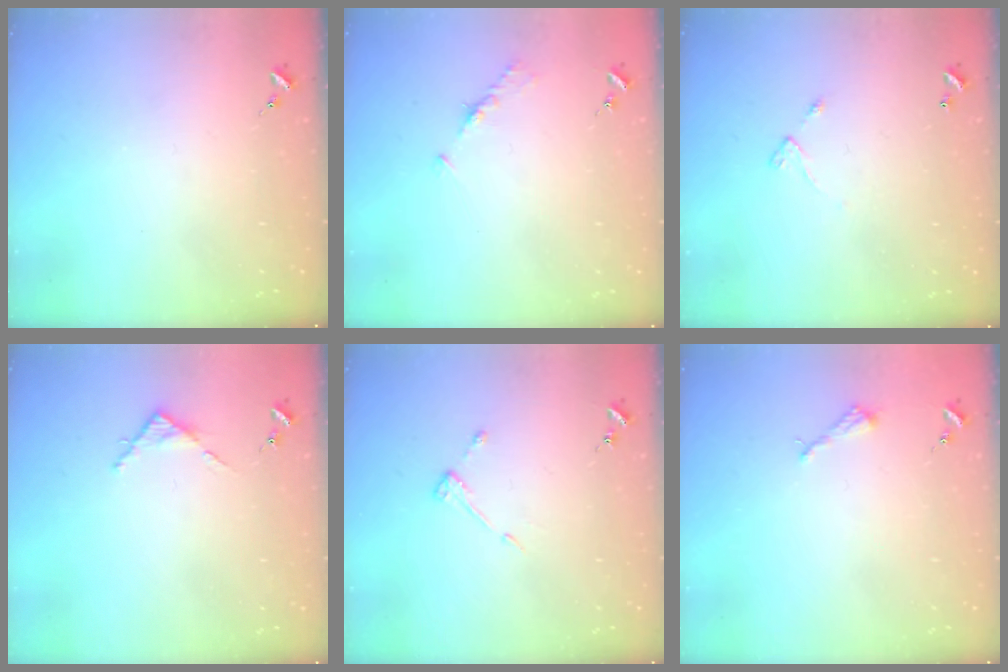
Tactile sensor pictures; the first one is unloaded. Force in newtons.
{"total": 4.3, "press": 4.2, "slide": 0.5}
{"total": 4.2, "press": 4.2, "slide": 0.5}
{"total": 3.6, "press": 3.6, "slide": 0.3}
{"total": 4.0, "press": 4.0, "slide": 0.5}
{"total": 3.1, "press": 3.1, "slide": 0.3}